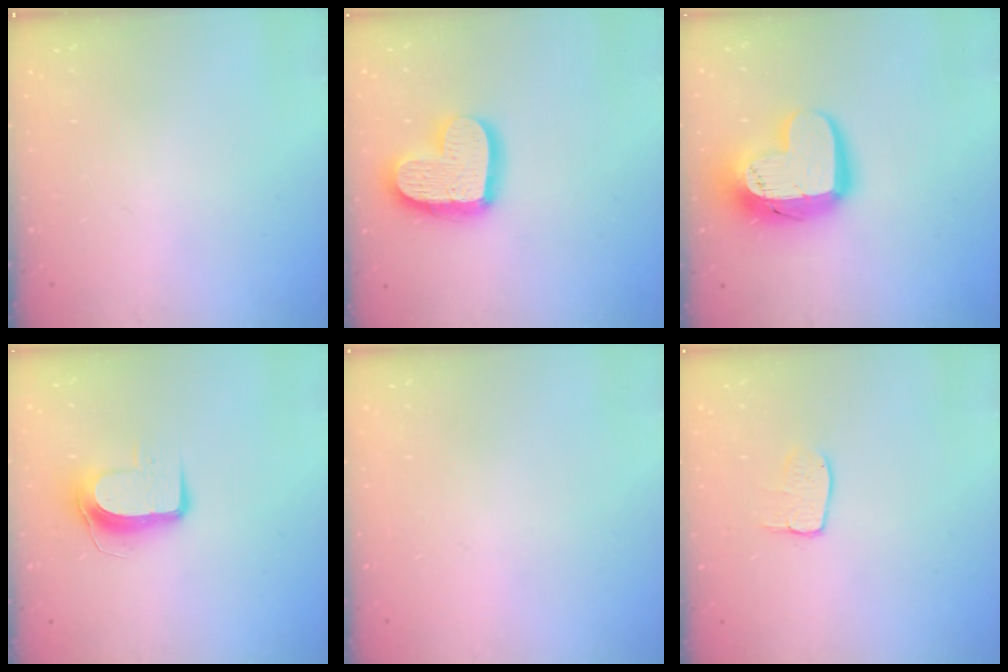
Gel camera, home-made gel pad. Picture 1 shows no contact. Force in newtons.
{"total": 17.2, "press": 17.1, "slide": 1.4}
{"total": 18.0, "press": 17.9, "slide": 1.2}
{"total": 10.0, "press": 10.0, "slide": 1.0}
{"total": 0.0}
{"total": 6.3, "press": 6.3, "slide": 0.2}